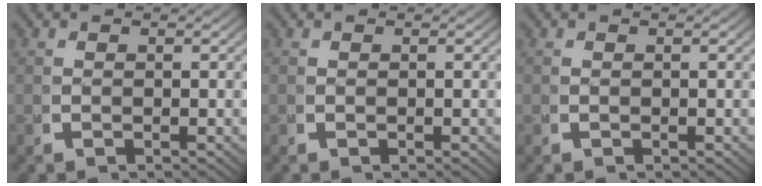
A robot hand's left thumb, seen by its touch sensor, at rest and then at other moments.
{"total": 0.0}
{"total": 0.0}